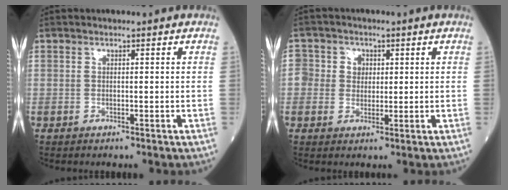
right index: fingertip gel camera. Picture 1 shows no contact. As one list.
[{"total": 4.5, "force": [0.6, 4.3, 1.3], "torque": [-0.010, 0.014, 0.010]}]